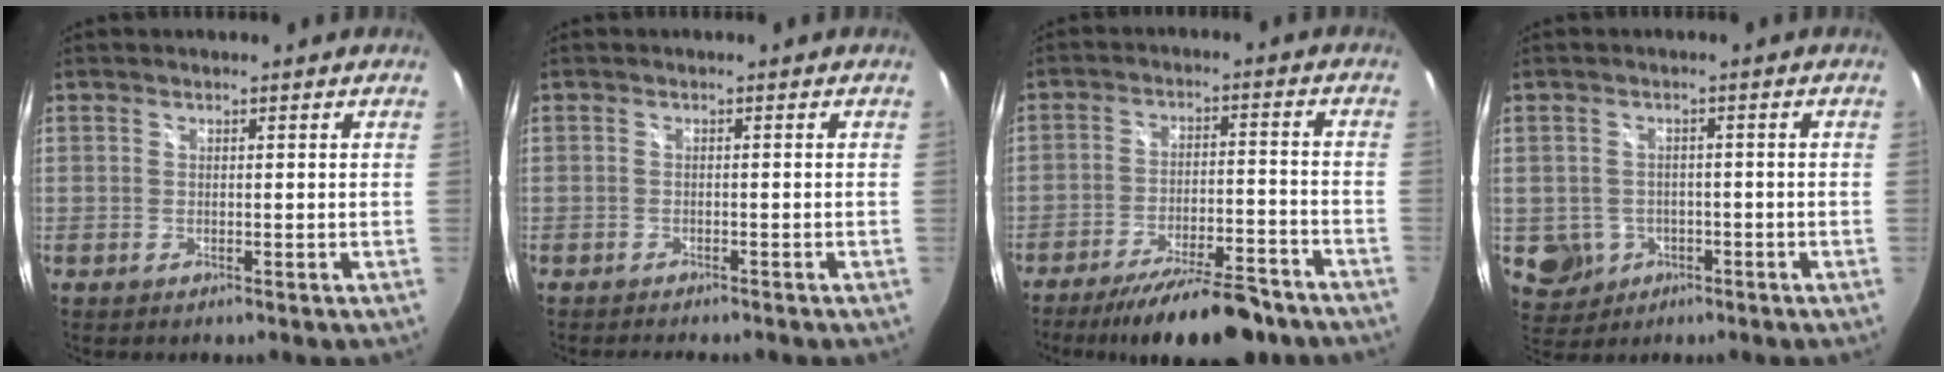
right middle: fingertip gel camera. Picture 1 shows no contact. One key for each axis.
{"total": 3.7, "fx": -3.2, "fy": 0.9, "fz": 1.5, "tx": -0.030, "ty": -0.016, "tz": -0.048}
{"total": 16.6, "fx": -13.7, "fy": 4.0, "fz": 8.5, "tx": -0.150, "ty": -0.017, "tz": -0.196}
{"total": 6.9, "fx": -2.1, "fy": 6.3, "fz": 1.8, "tx": -0.057, "ty": 0.002, "tz": -0.016}